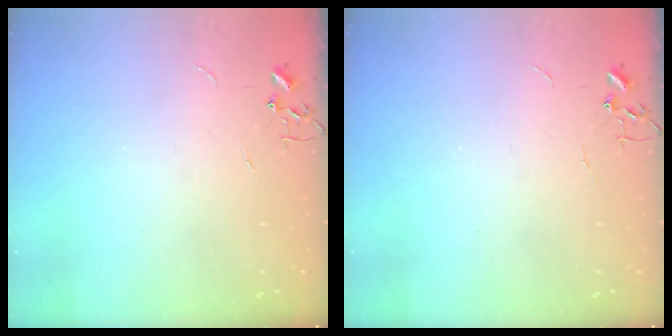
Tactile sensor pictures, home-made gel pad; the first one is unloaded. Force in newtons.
{"total": 0.0}